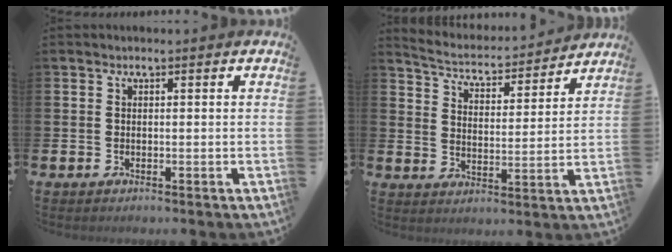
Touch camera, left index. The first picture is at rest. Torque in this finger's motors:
{"motor_torque": [0.55, -0.97, -0.01, 0.01]}